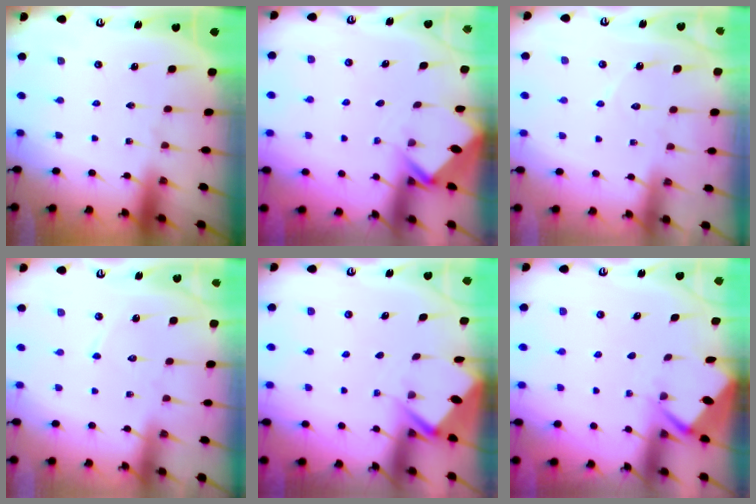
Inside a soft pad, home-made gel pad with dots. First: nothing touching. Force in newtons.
{"total": 2.6, "press": 2.6, "slide": 0.2}
{"total": 5.8, "press": 5.8, "slide": 0.5}
{"total": 3.1, "press": 3.1, "slide": 0.2}
{"total": 2.8, "press": 2.8, "slide": 0.4}
{"total": 2.6, "press": 2.6, "slide": 0.3}